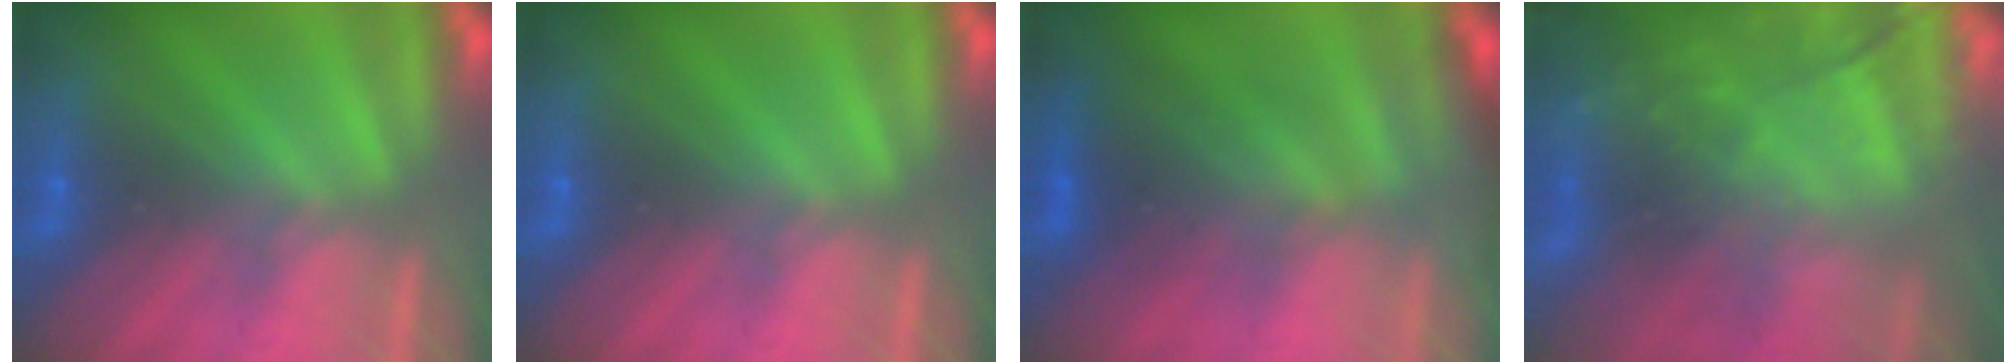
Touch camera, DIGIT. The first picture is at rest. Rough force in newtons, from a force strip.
{"total": 0.0}
{"total": 2.4}
{"total": 8.0}